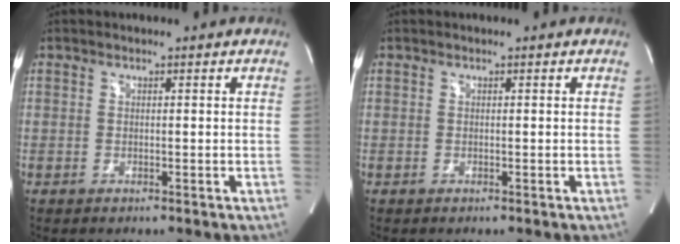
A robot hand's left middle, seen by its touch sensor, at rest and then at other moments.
{"total": 0.0}